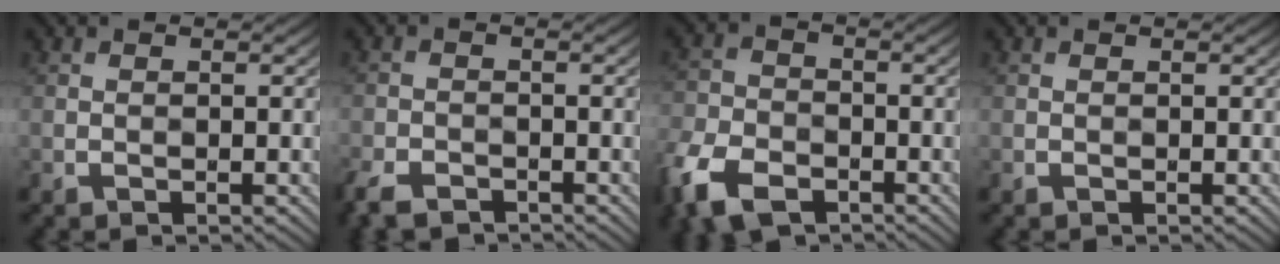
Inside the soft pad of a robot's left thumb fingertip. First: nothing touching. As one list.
[{"total": 5.2, "force": [-3.7, 2.6, 2.6], "torque": [-0.053, -0.013, -0.067]}, {"total": 10.6, "force": [-5.5, 6.5, 6.3], "torque": [-0.159, -0.031, -0.112]}, {"total": 0.0}]